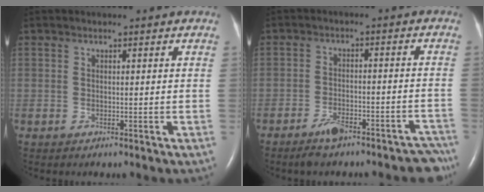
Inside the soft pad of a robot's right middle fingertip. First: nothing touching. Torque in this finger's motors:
{"motor_torque": [-0.11, -0.27, 0.05, 0.04]}